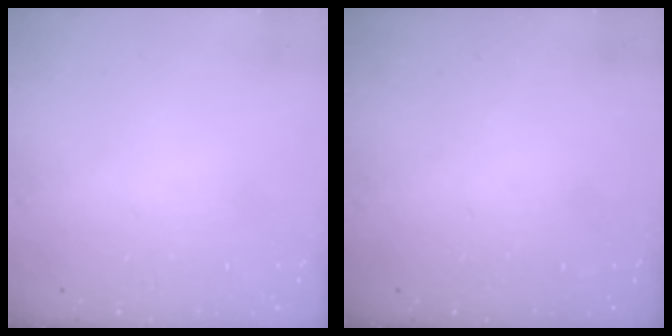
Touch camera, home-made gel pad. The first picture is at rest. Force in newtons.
{"total": 0.0}